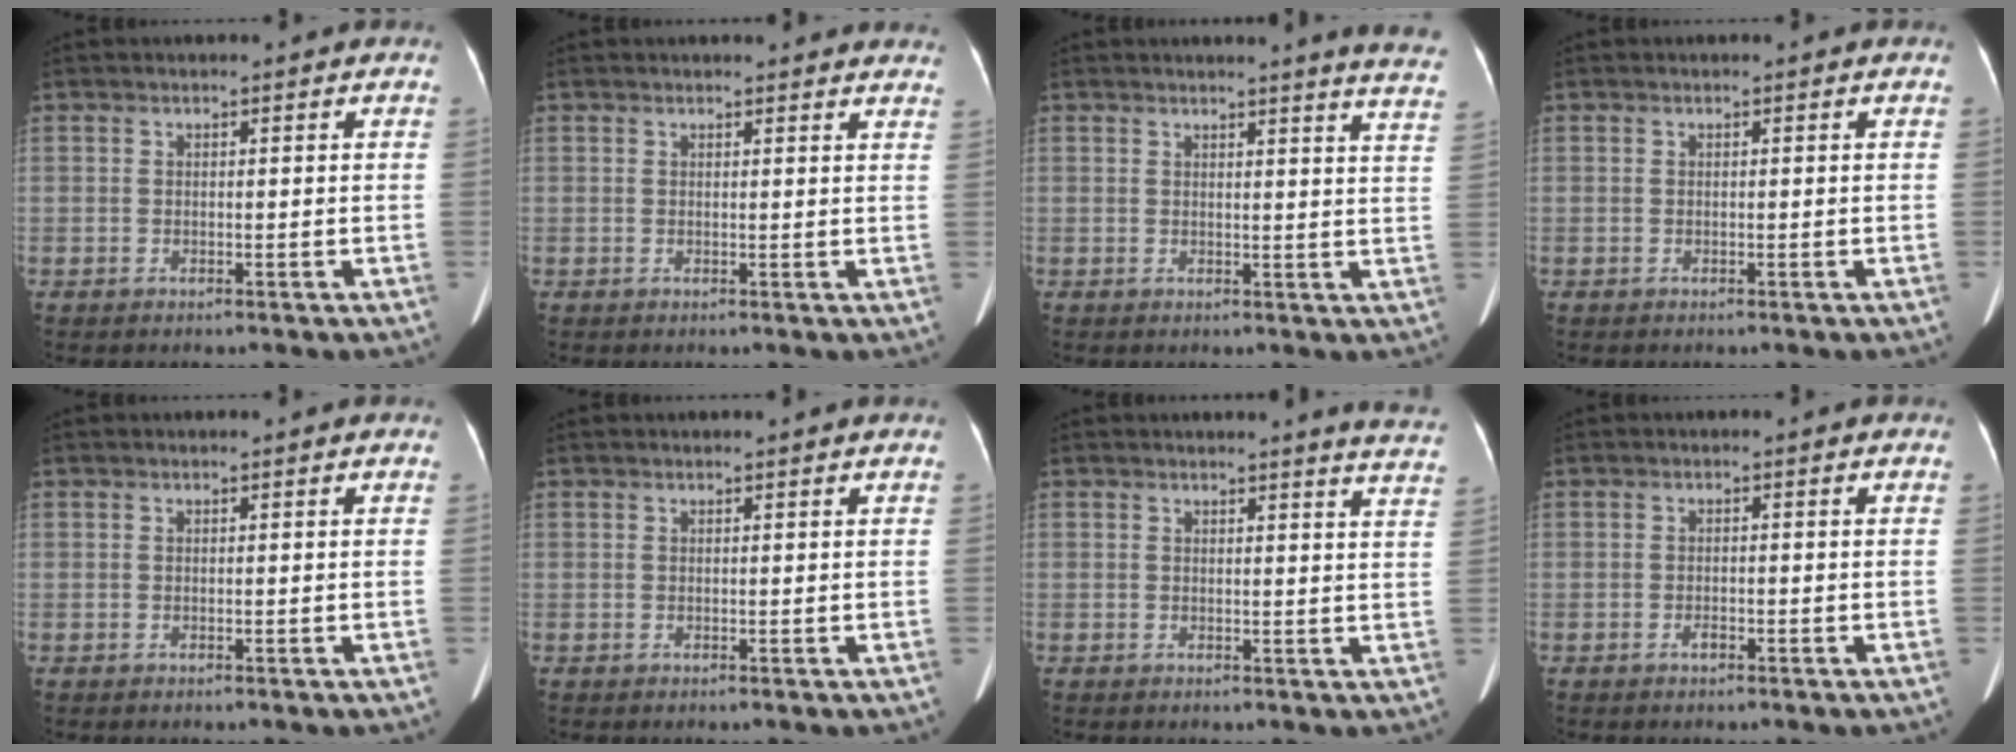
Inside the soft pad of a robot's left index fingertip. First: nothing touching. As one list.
[{"total": 7.9, "force": [7.6, 1.4, 1.8], "torque": [-0.003, 0.000, 0.060]}, {"total": 9.9, "force": [9.2, -1.2, 3.5], "torque": [-0.032, -0.077, 0.073]}, {"total": 0.0}, {"total": 0.0}, {"total": 0.6, "force": [0.5, -0.1, 0.2], "torque": [-0.007, 0.000, 0.011]}, {"total": 7.6, "force": [7.4, -0.5, 1.9], "torque": [-0.015, -0.055, 0.050]}, {"total": 1.0, "force": [-0.8, 0.4, 0.5], "torque": [-0.013, -0.001, -0.010]}]